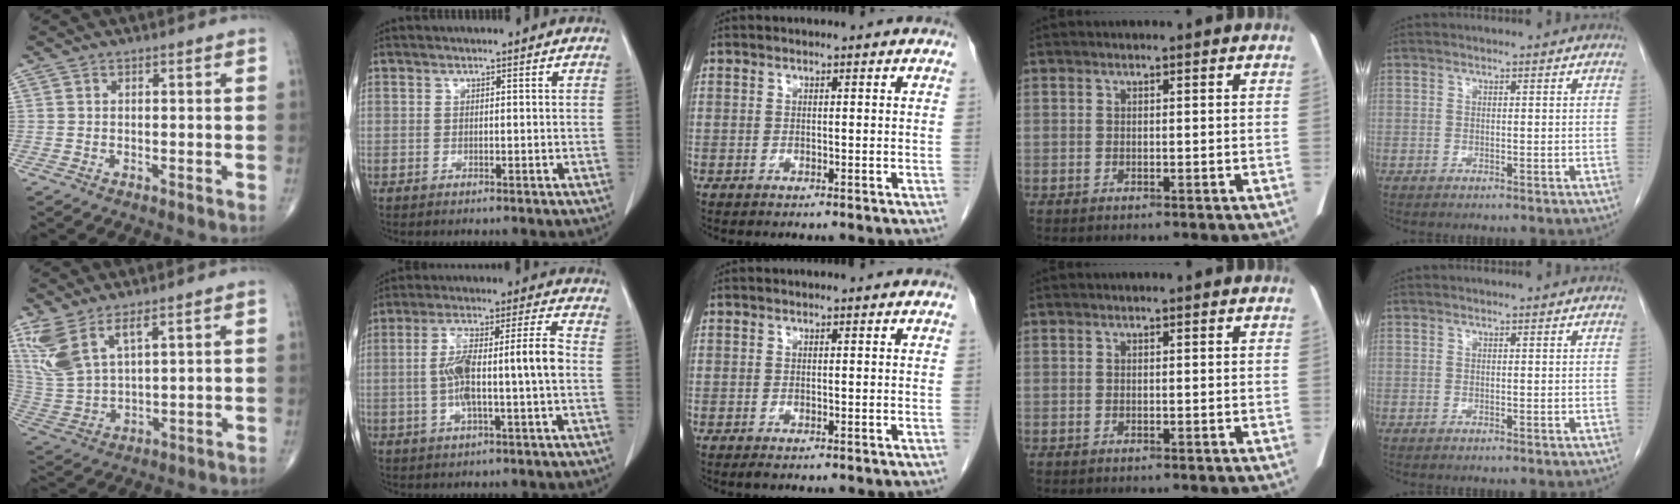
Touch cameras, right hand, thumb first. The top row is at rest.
{"thumb": {"total": 10.4, "force": [6.1, 3.7, 7.6], "torque": [-0.179, -0.023, 0.142]}, "index": {"total": 11.2, "force": [-1.1, 0.9, 11.1], "torque": [-0.203, 0.026, -0.019]}, "middle": {"total": 0.5, "force": [-0.3, 0.1, 0.4], "torque": [-0.007, -0.002, -0.004]}}